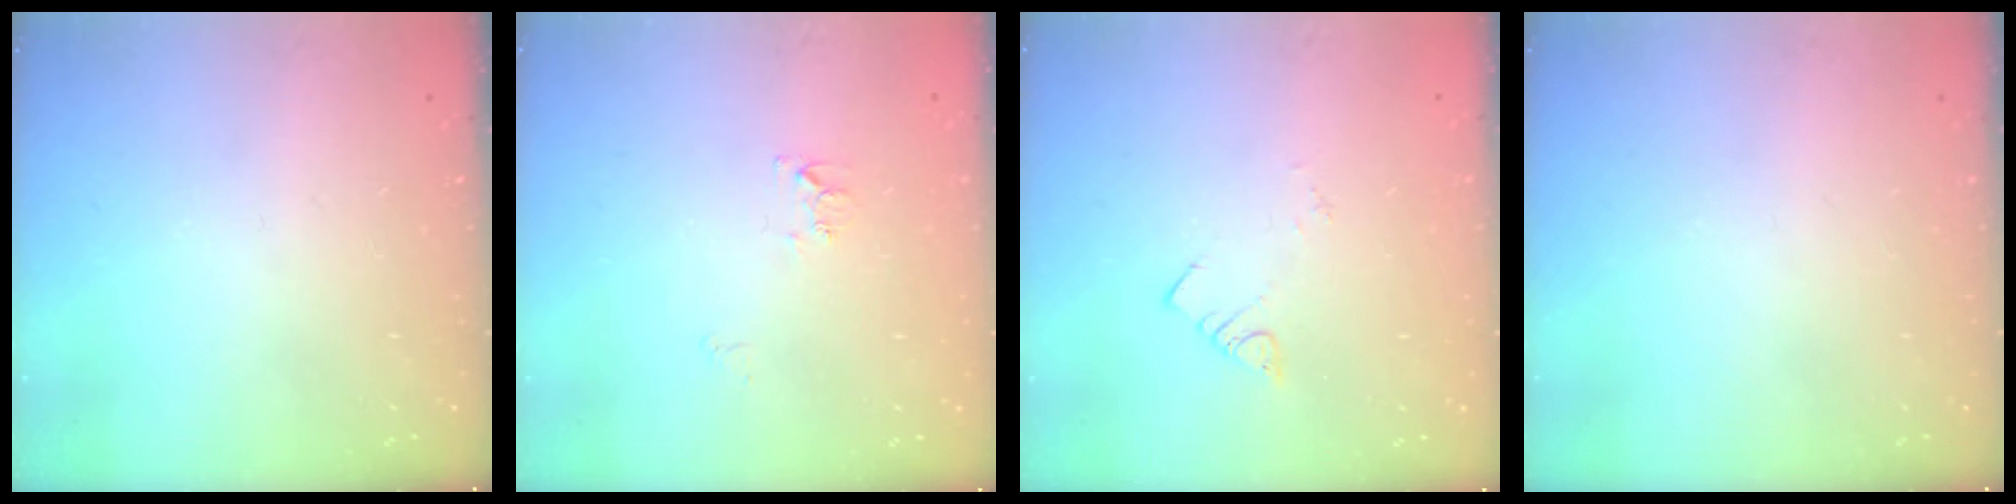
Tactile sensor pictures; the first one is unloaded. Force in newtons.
{"total": 7.0, "press": 7.0, "slide": 0.5}
{"total": 2.0, "press": 2.0, "slide": 0.1}
{"total": 0.0}